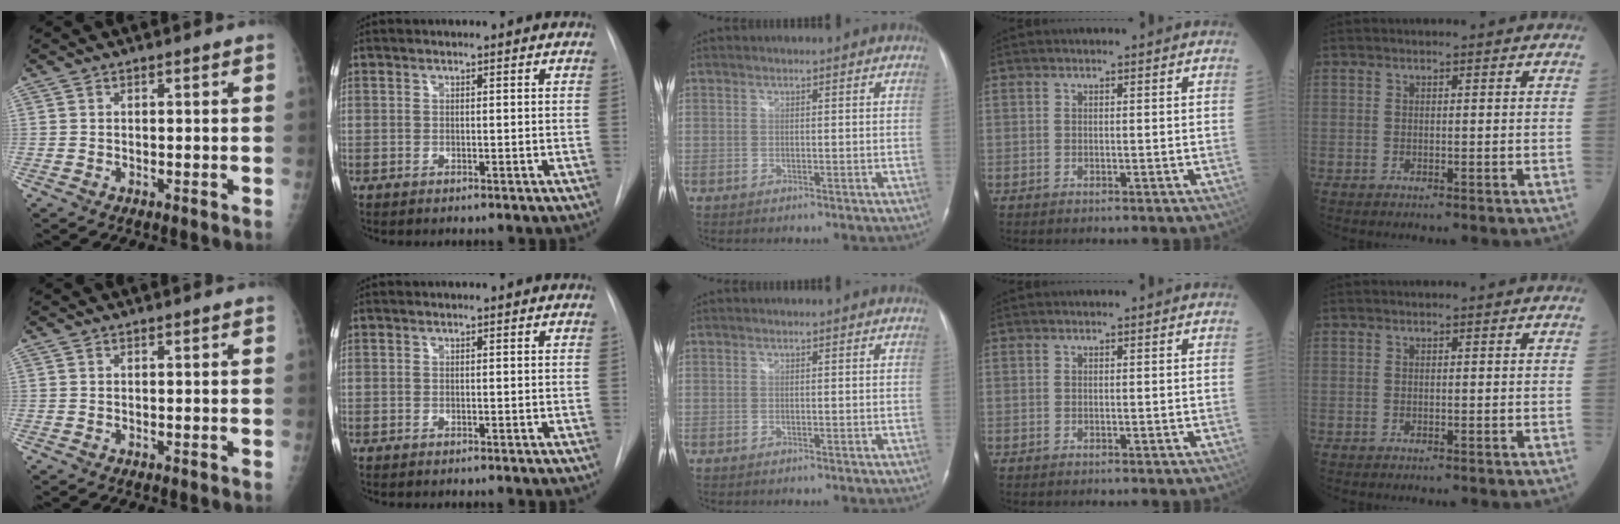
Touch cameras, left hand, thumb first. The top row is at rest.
{}